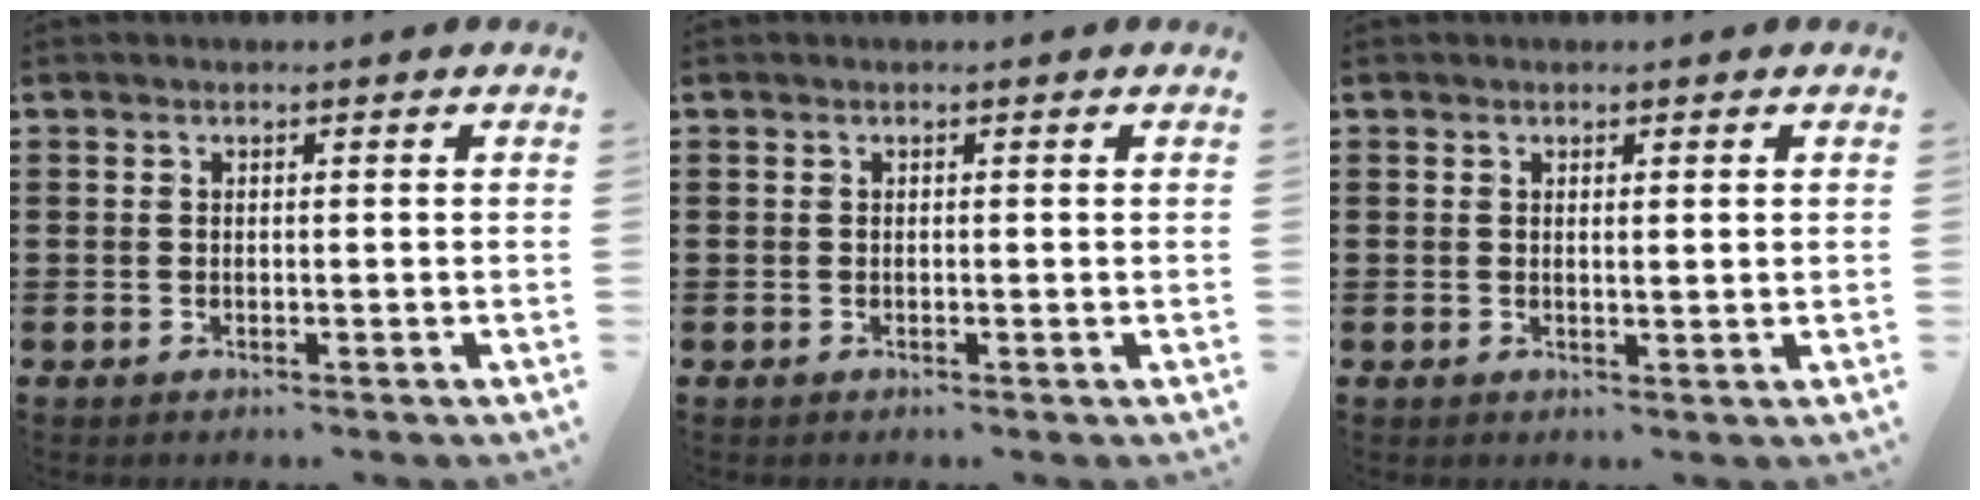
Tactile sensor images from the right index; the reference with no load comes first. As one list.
[{"total": 0.0}, {"total": 0.8, "force": [0.4, 0.0, 0.7], "torque": [-0.013, 0.000, 0.007]}]